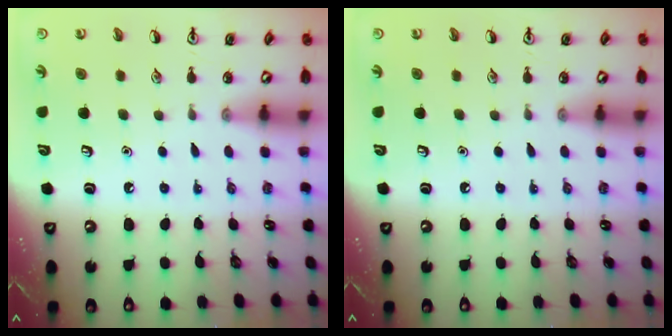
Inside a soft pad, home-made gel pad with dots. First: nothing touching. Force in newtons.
{"total": 0.0}